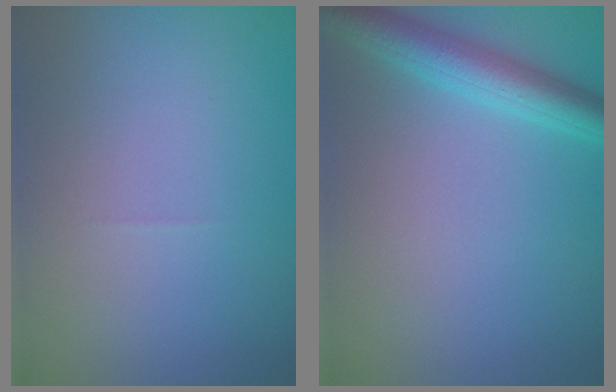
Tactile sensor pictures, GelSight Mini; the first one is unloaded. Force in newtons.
{"total": 4.0, "press": 4.0, "slide": 0.1}